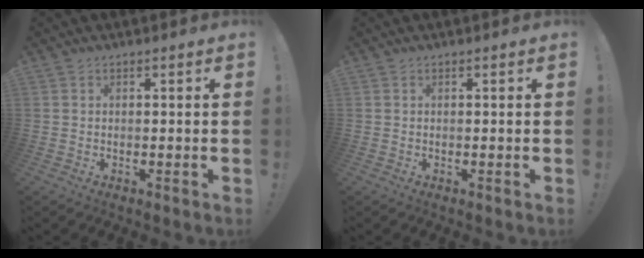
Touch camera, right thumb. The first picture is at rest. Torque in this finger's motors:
{"motor_torque": [-0.02, 0.03, -0.05, 0.03, 0.02]}